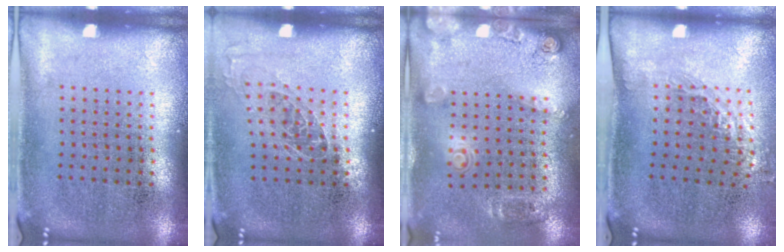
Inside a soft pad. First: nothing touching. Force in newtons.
{"total": 1.0, "press": 0.9, "slide": 0.4}
{"total": 1.9, "press": 1.2, "slide": 1.4}
{"total": 1.2, "press": 1.0, "slide": 0.8}